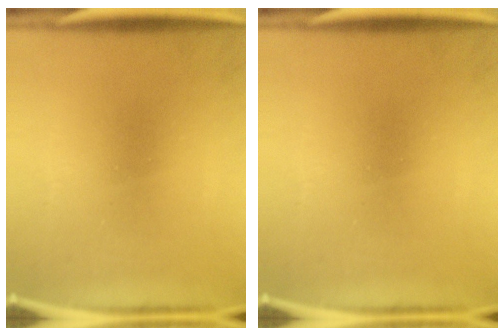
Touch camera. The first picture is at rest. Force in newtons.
{"total": 0.0}